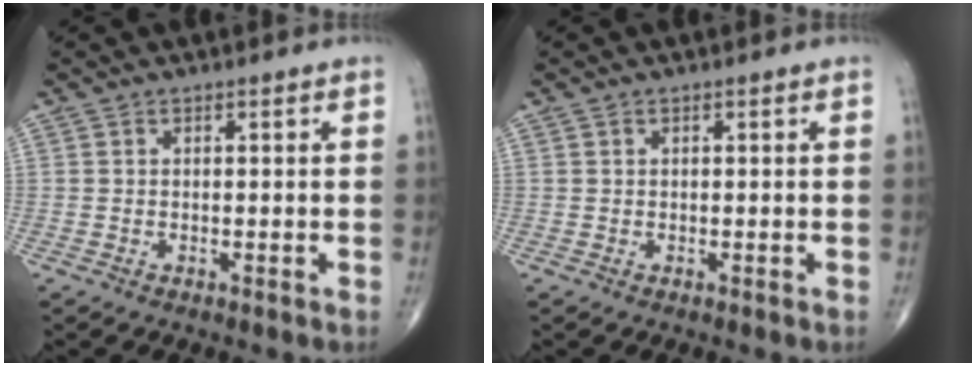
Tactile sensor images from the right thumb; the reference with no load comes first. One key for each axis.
{"total": 0.0}